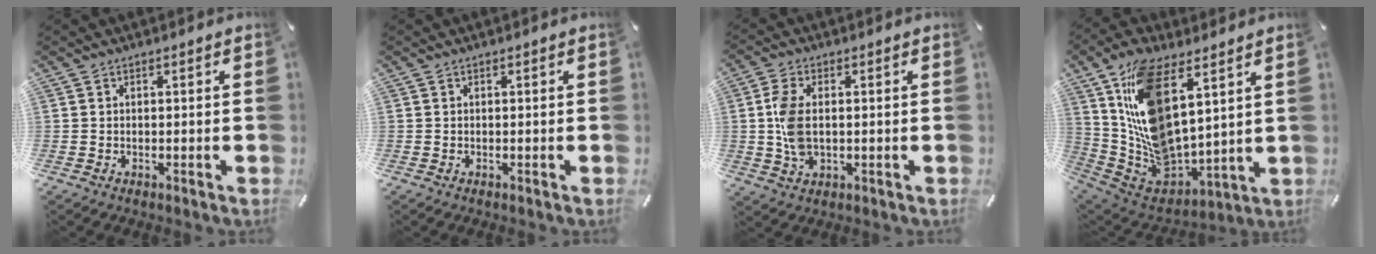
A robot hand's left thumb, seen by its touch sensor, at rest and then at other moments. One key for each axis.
{"total": 0.0}
{"total": 7.5, "fx": 0.3, "fy": 4.3, "fz": 6.1, "tx": -0.134, "ty": 0.001, "tz": 0.000}
{"total": 15.7, "fx": 7.5, "fy": 7.8, "fz": 11.4, "tx": -0.228, "ty": -0.057, "tz": 0.138}